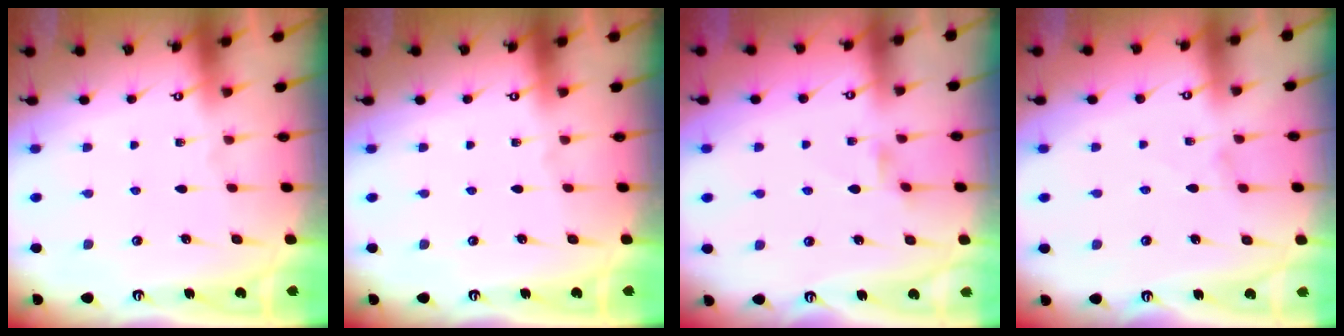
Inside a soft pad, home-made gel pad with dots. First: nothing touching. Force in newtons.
{"total": 0.0}
{"total": 2.0, "press": 2.0, "slide": 0.4}
{"total": 0.8, "press": 0.8, "slide": 0.1}